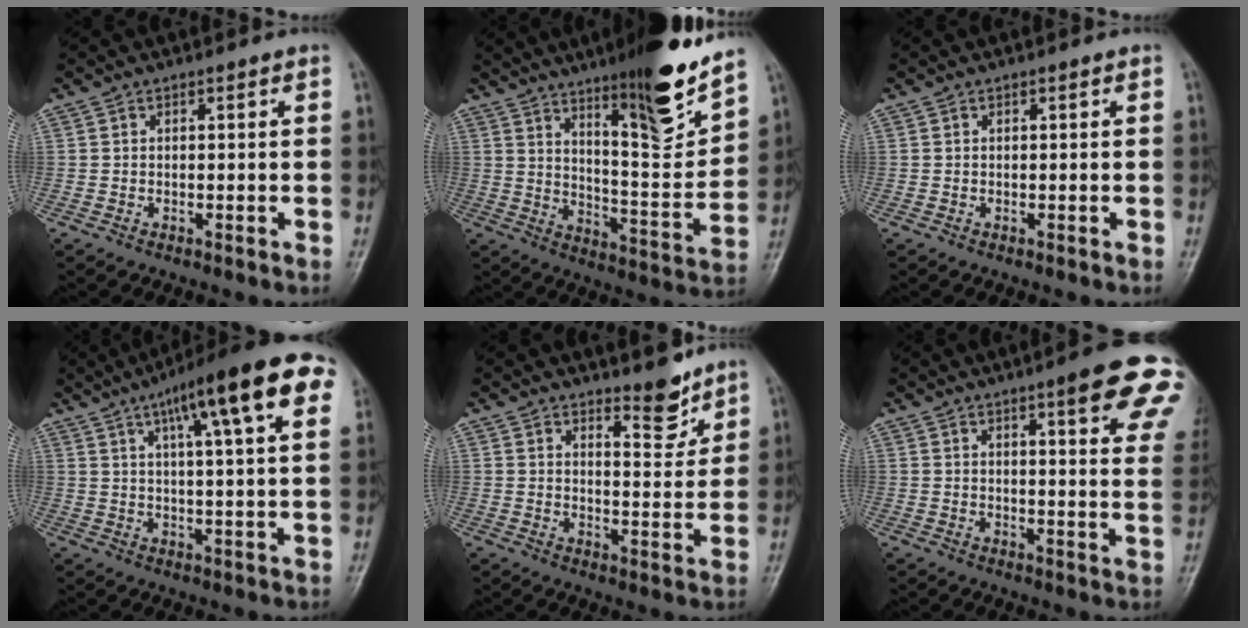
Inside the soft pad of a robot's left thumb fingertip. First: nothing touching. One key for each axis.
{"total": 17.6, "fx": 12.3, "fy": 3.1, "fz": 12.2, "tx": -0.151, "ty": -0.086, "tz": 0.198}
{"total": 0.0}
{"total": 18.0, "fx": 8.4, "fy": 3.5, "fz": 15.5, "tx": -0.211, "ty": 0.010, "tz": 0.117}
{"total": 5.7, "fx": 4.7, "fy": 1.6, "fz": 2.6, "tx": -0.024, "ty": -0.047, "tz": 0.075}
{"total": 16.0, "fx": 8.9, "fy": 3.2, "fz": 12.9, "tx": -0.137, "ty": -0.031, "tz": 0.101}